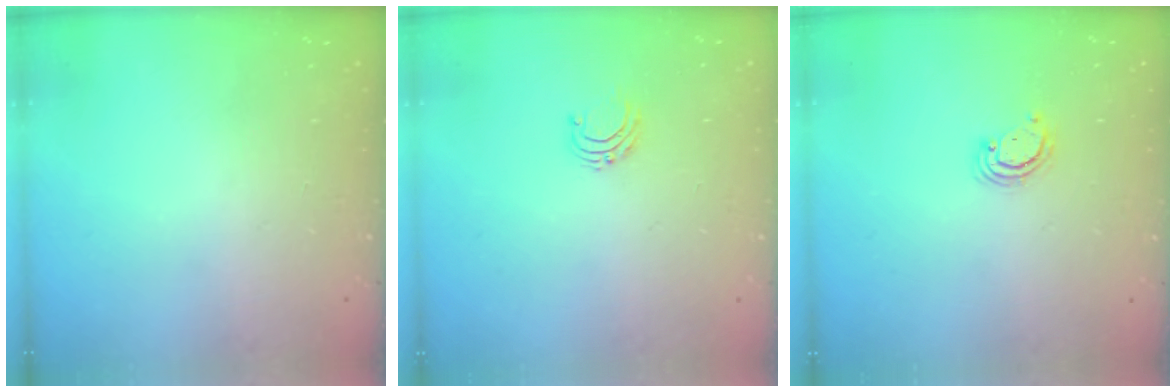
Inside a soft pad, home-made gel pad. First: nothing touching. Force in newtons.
{"total": 4.9, "press": 4.9, "slide": 0.5}
{"total": 2.9, "press": 2.8, "slide": 0.3}